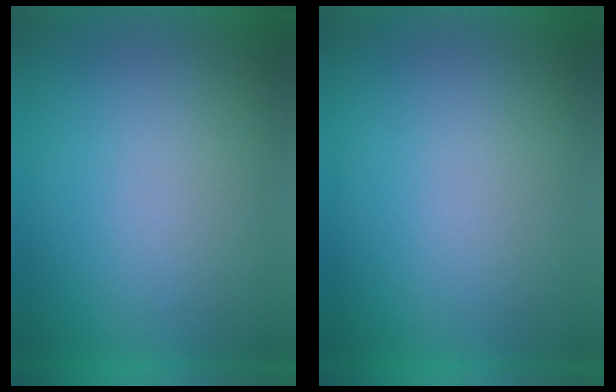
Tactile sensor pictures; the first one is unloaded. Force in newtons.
{"total": 0.0}